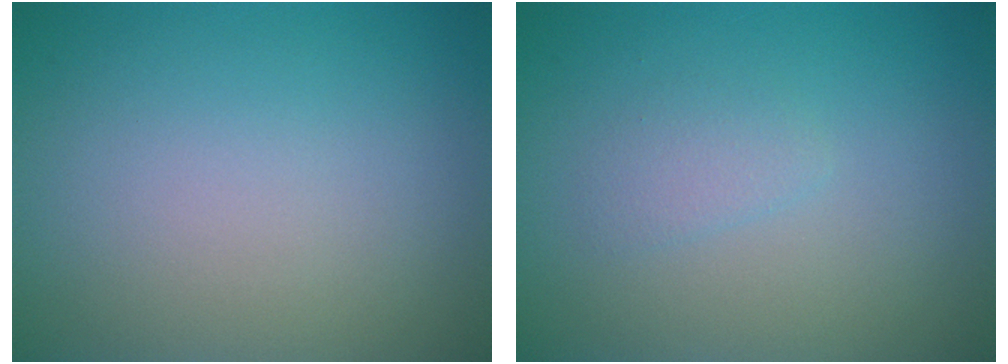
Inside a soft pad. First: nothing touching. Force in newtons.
{"total": 1.1, "press": 1.1, "slide": 0.0}